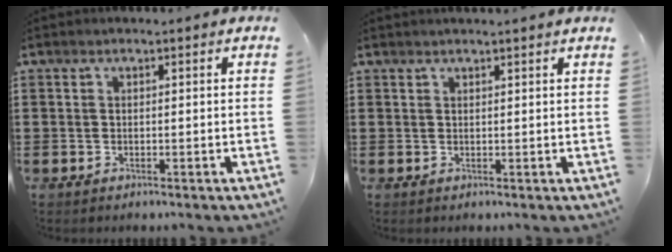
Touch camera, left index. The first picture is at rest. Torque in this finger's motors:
{"motor_torque": [1.07, -1.07, 0.26, 0.02]}